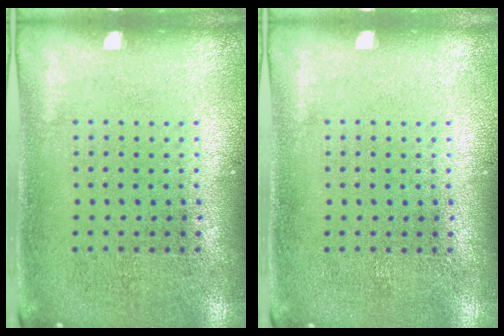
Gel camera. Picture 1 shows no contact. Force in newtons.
{"total": 0.0}